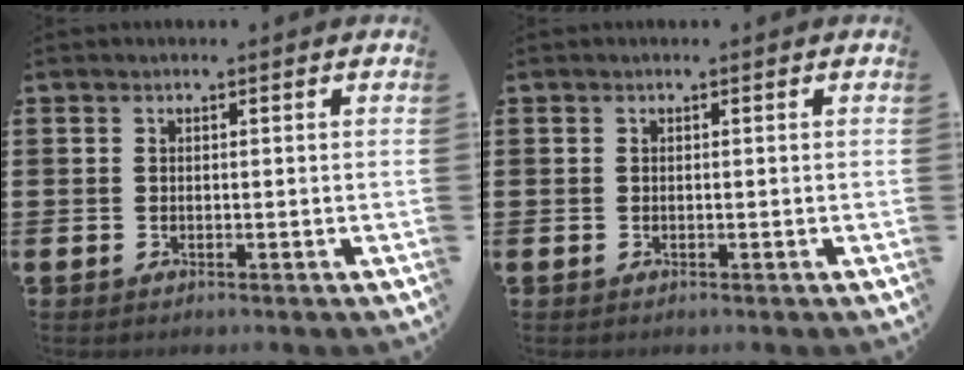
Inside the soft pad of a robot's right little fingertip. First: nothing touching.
{"total": 0.0}